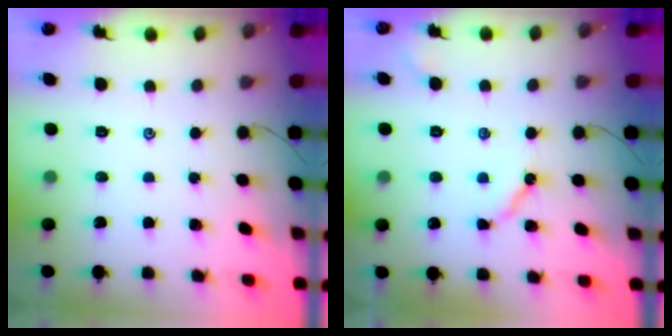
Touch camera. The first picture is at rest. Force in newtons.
{"total": 5.8, "press": 5.8, "slide": 0.7}